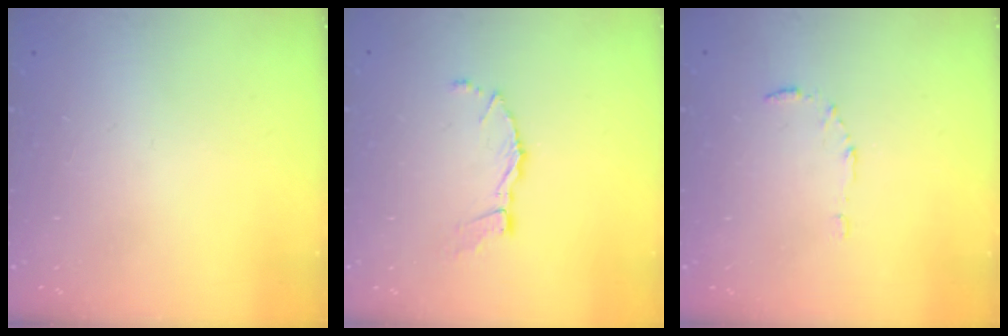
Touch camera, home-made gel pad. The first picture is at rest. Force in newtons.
{"total": 7.9, "press": 7.8, "slide": 0.6}
{"total": 4.9, "press": 4.9, "slide": 0.4}